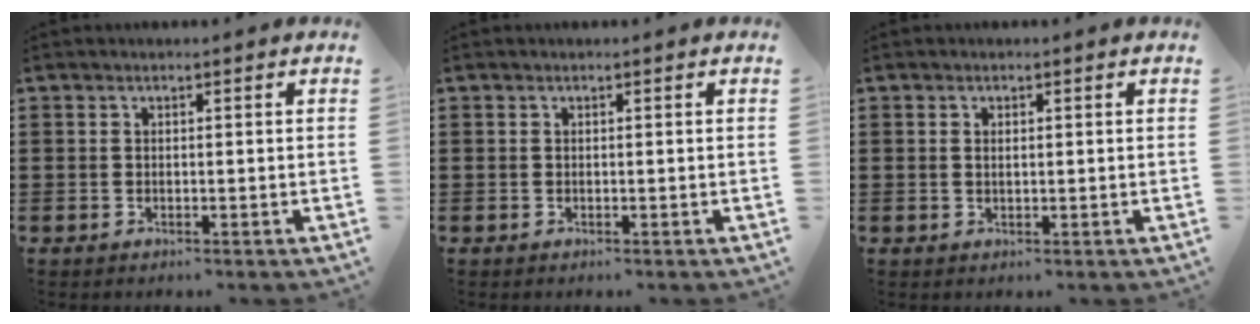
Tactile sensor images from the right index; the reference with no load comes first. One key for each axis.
{"total": 0.0}
{"total": 0.9, "fx": 0.2, "fy": 0.4, "fz": 0.8, "tx": -0.017, "ty": 0.002, "tz": 0.002}